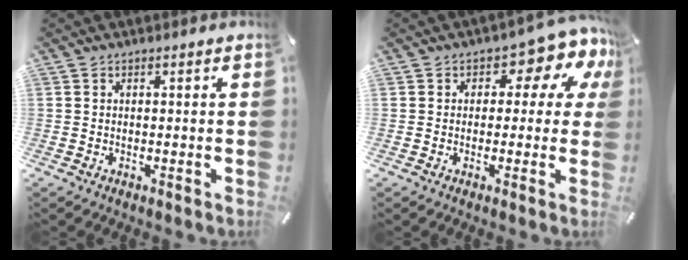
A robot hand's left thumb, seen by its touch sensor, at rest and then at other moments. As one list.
[{"total": 9.4, "force": [4.1, 5.1, 6.8], "torque": [-0.072, -0.037, 0.067]}]